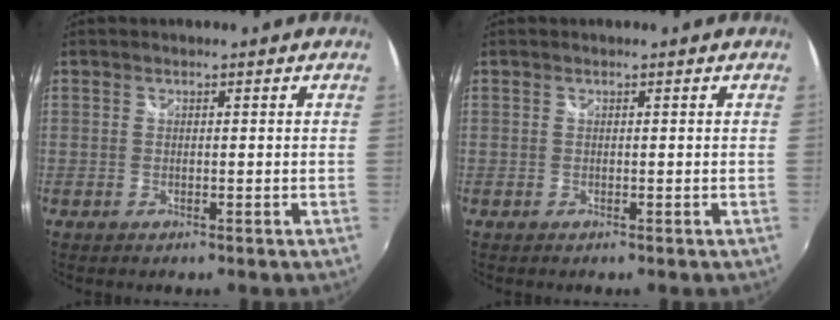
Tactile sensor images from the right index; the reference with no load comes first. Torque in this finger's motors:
{"motor_torque": [0.02, -0.01, -0.01, 0.00]}